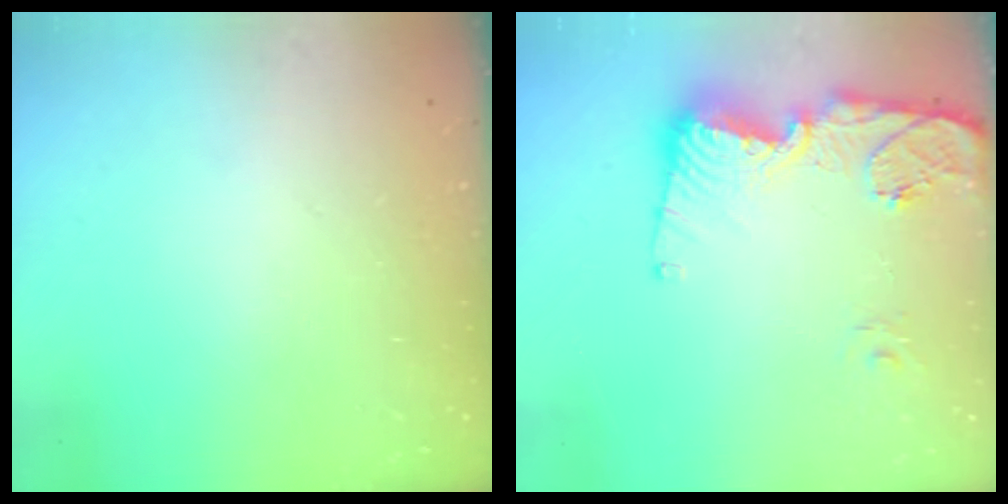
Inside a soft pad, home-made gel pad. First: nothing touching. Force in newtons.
{"total": 14.0, "press": 13.9, "slide": 1.5}